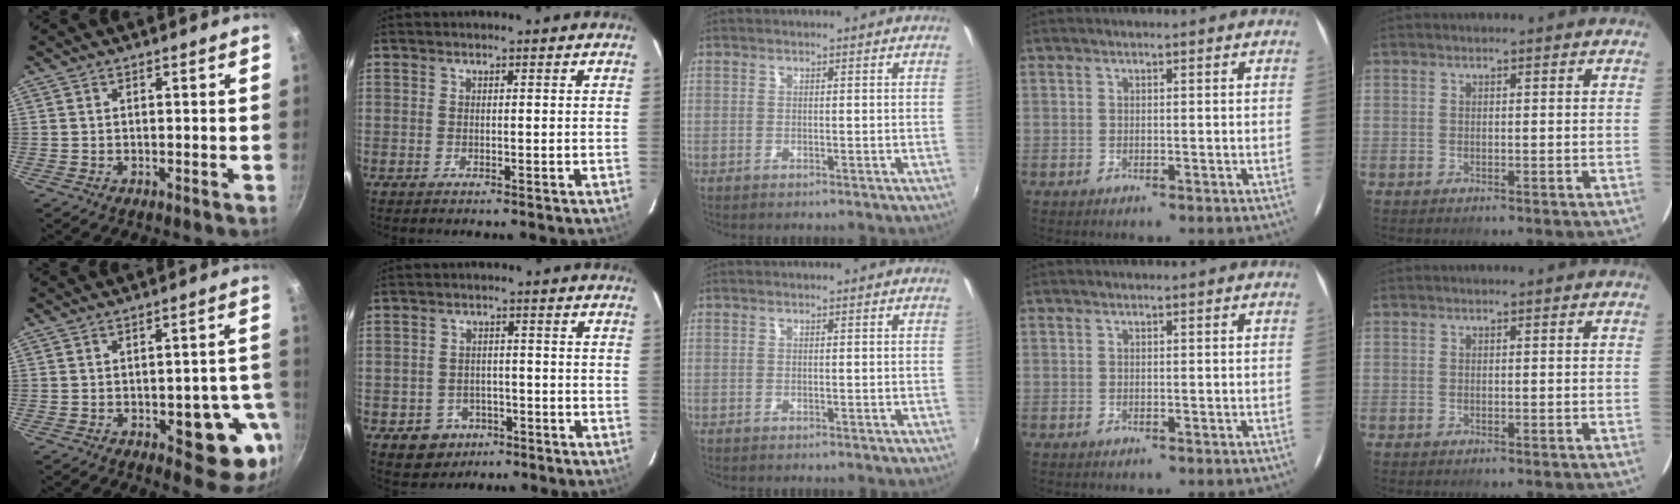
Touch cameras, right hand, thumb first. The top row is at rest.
{"thumb": {"total": 12.0, "force": [-4.1, 5.5, 9.8], "torque": [-0.064, 0.018, -0.051]}, "index": {"total": 6.2, "force": [-3.1, 5.2, 1.1], "torque": [-0.037, 0.019, -0.031]}}